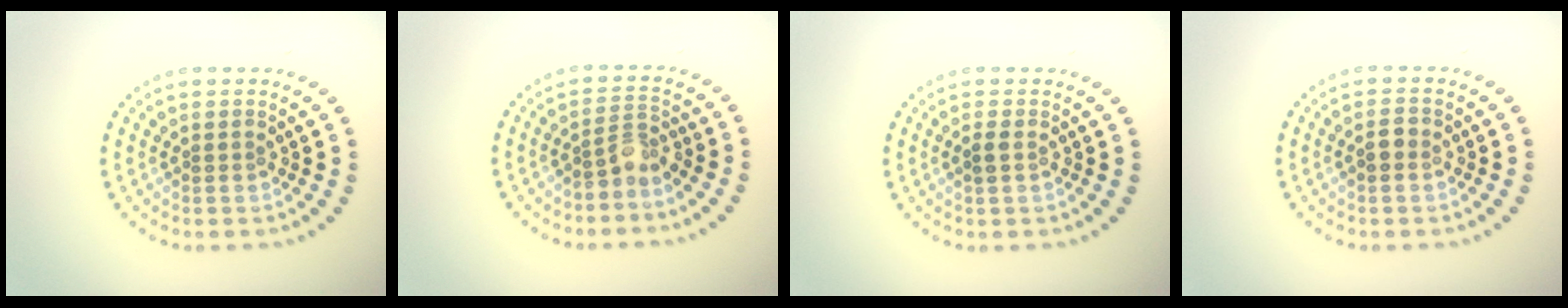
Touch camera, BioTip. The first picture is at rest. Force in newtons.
{"total": 2.2, "press": 1.6, "slide": 1.4}
{"total": 1.0, "press": 0.9, "slide": 0.3}
{"total": 1.5, "press": 1.5, "slide": 0.1}